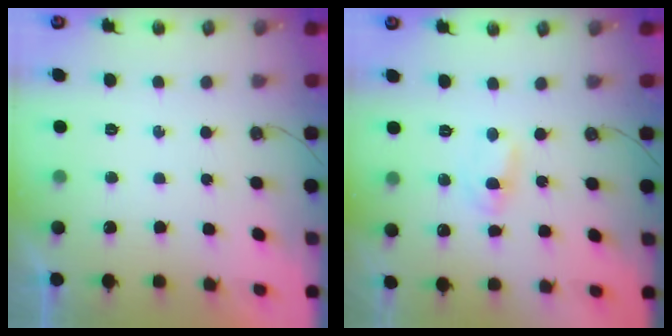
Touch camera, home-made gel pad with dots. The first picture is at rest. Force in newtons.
{"total": 1.8, "press": 1.8, "slide": 0.3}